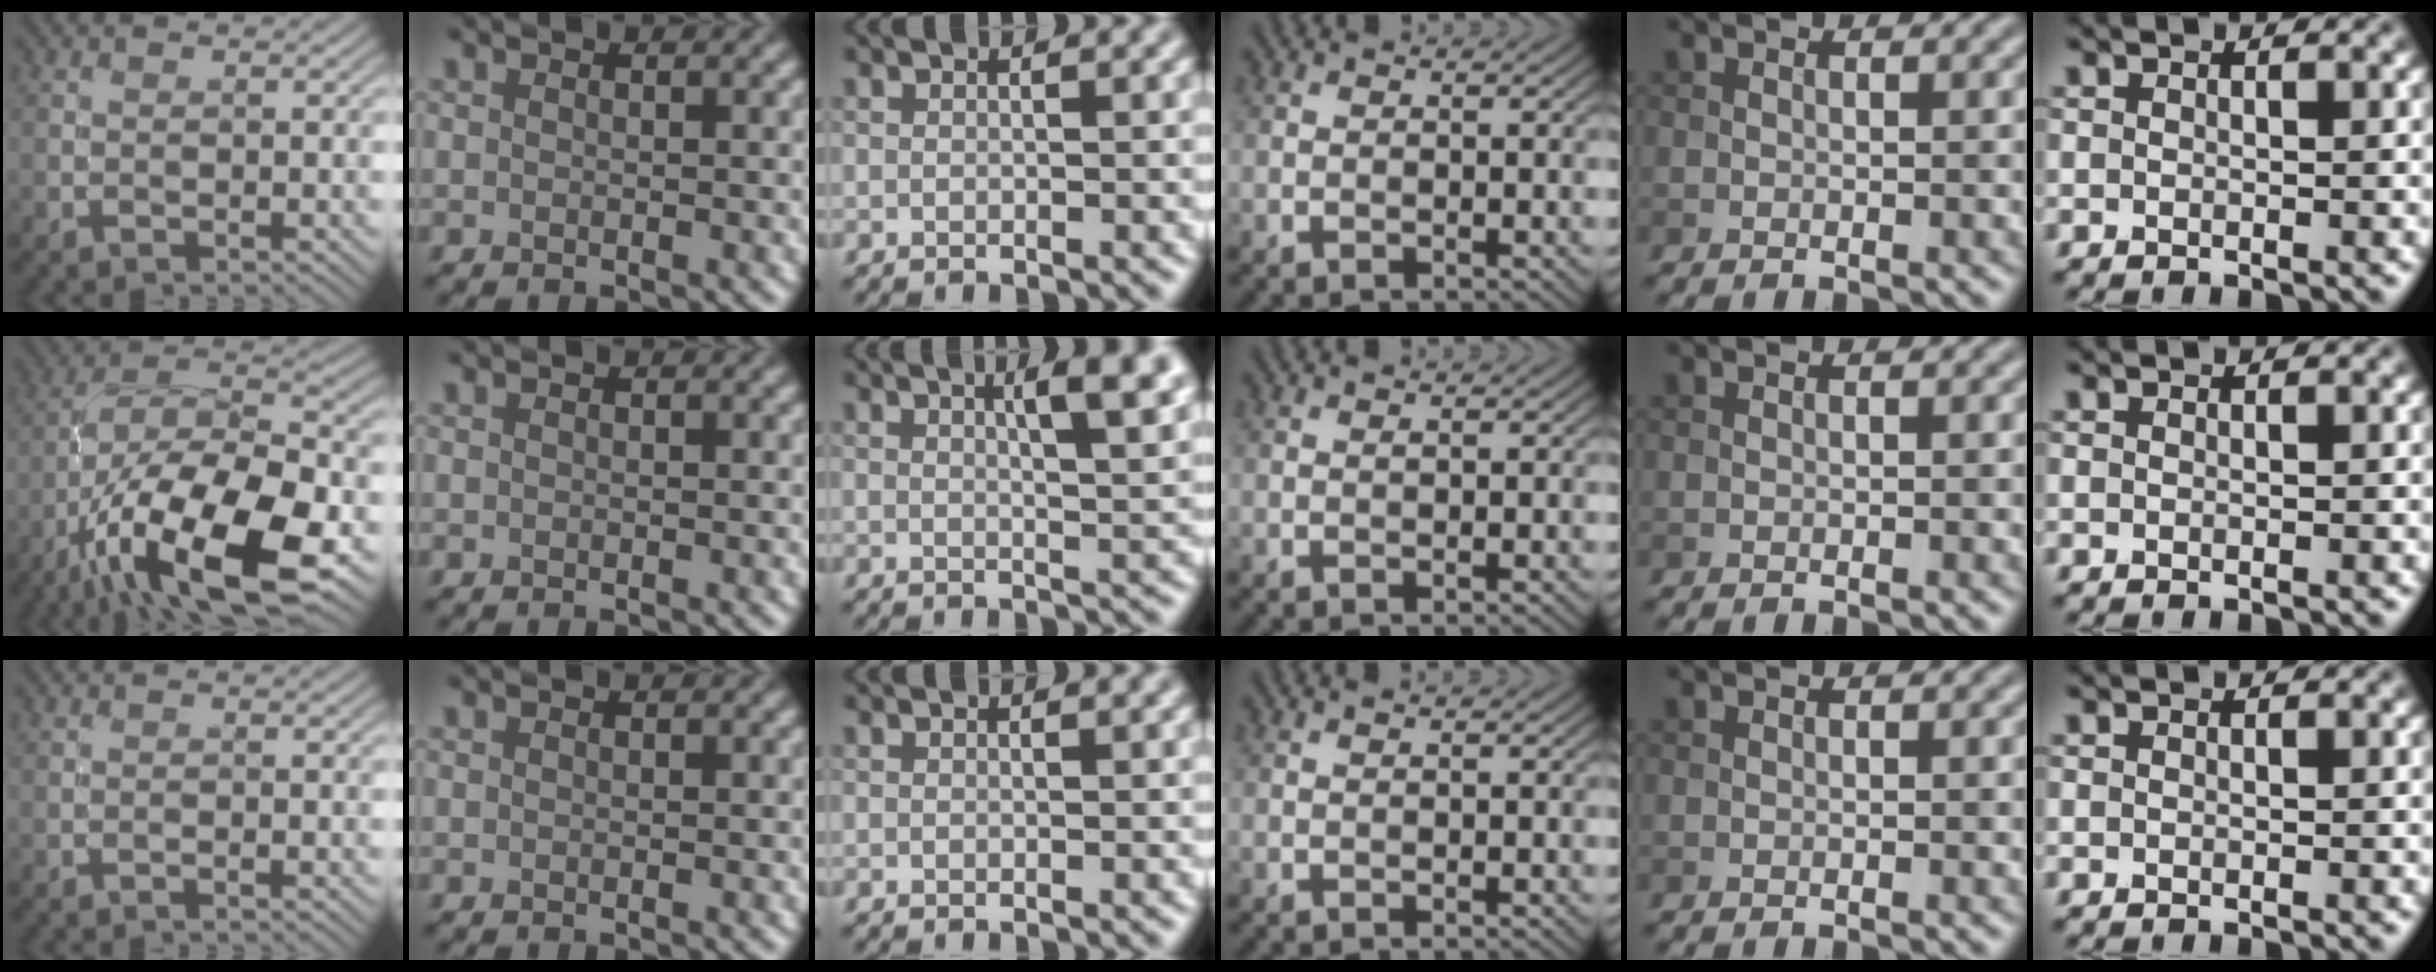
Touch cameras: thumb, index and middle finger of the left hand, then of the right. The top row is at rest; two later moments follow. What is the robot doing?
{"motion": "unscrew", "object": "medicine bottle"}